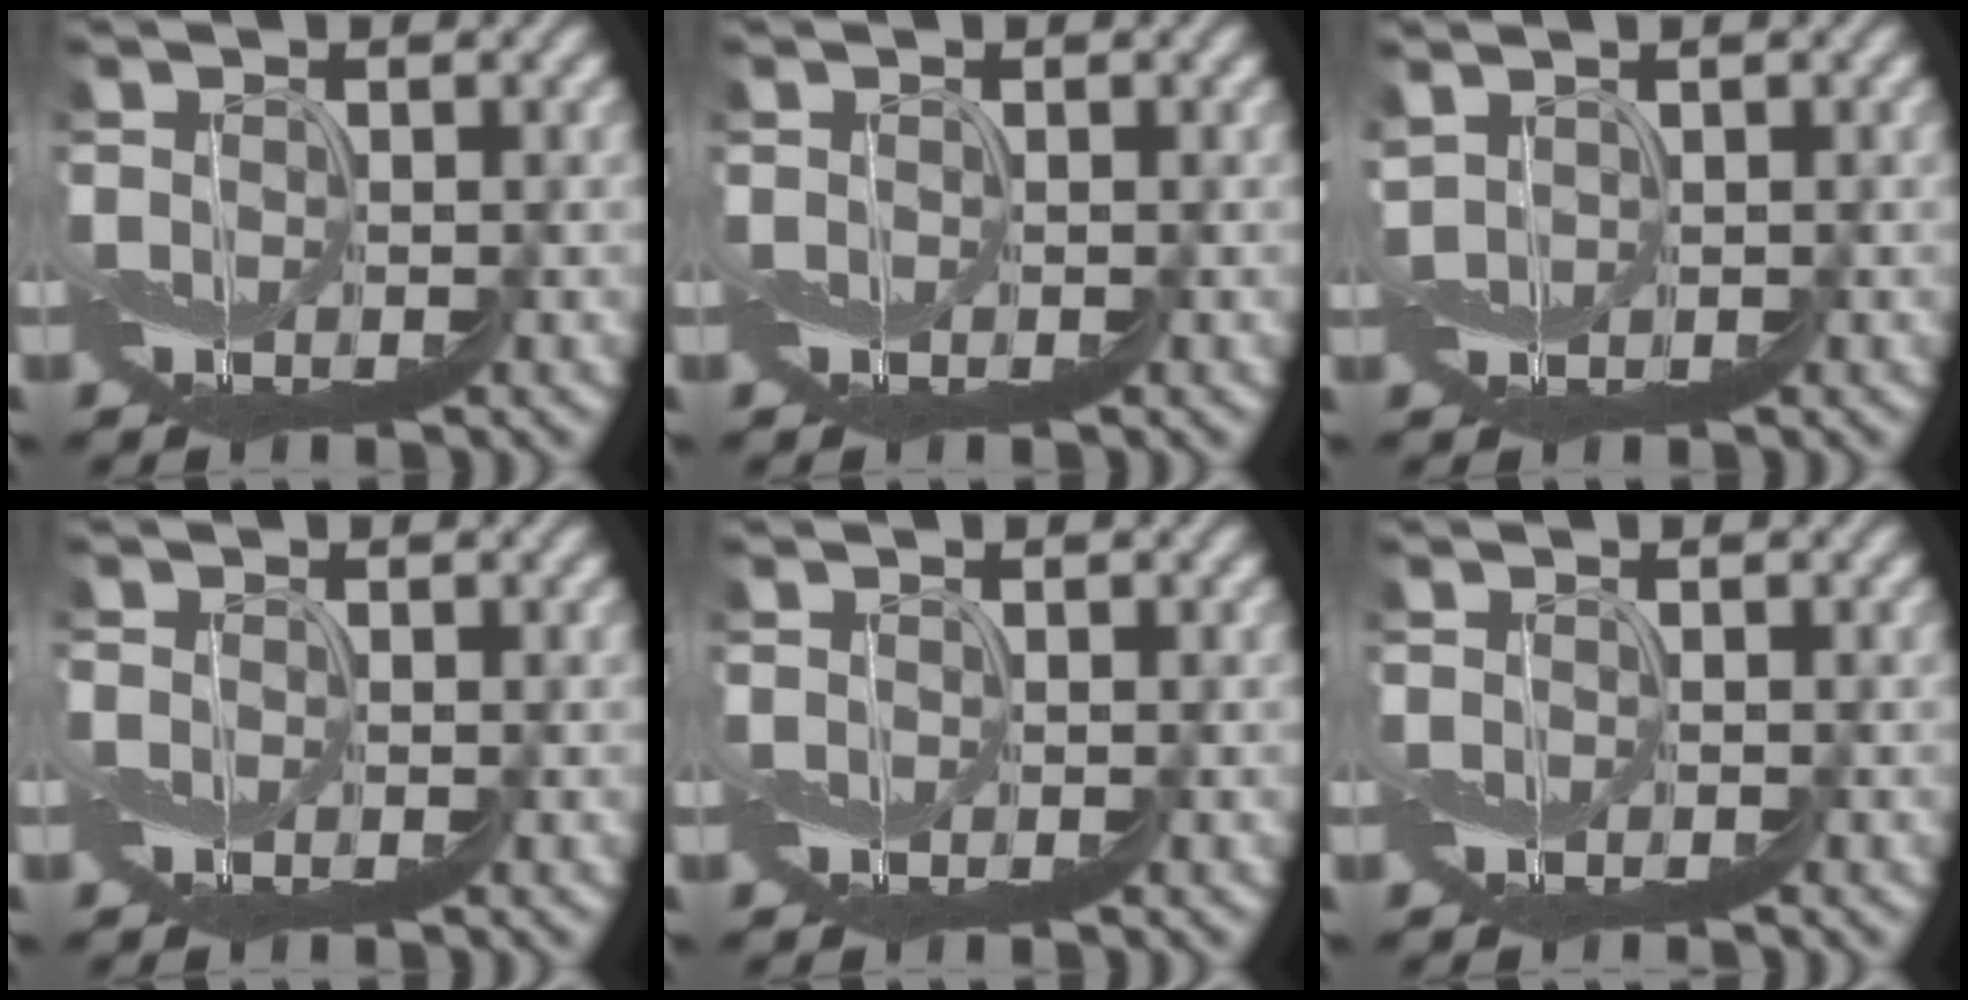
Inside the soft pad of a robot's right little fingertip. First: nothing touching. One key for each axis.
{"total": 0.0}
{"total": 1.5, "fx": 1.4, "fy": -0.6, "fz": 0.0, "tx": -0.025, "ty": 0.011, "tz": 0.020}
{"total": 1.1, "fx": -0.8, "fy": 0.6, "fz": 0.4, "tx": -0.005, "ty": -0.003, "tz": -0.015}
{"total": 0.0}
{"total": 0.5, "fx": -0.5, "fy": 0.1, "fz": 0.1, "tx": 0.003, "ty": 0.000, "tz": -0.009}